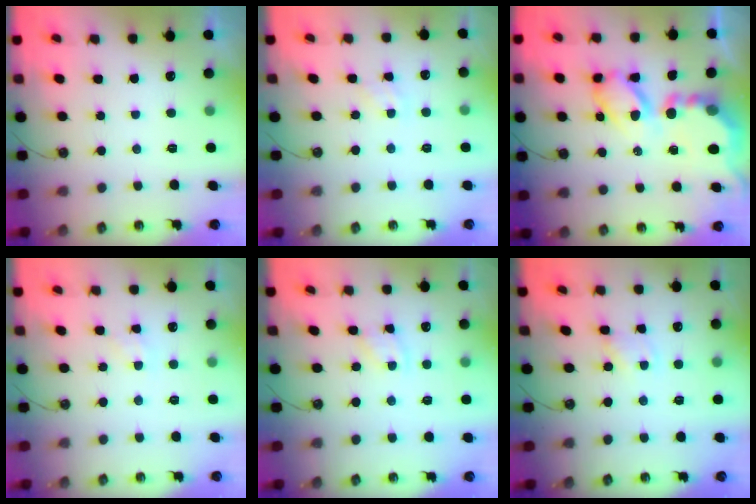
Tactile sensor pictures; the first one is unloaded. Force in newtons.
{"total": 1.7, "press": 1.7, "slide": 0.3}
{"total": 14.3, "press": 14.3, "slide": 1.3}
{"total": 1.1, "press": 1.0, "slide": 0.2}
{"total": 2.8, "press": 2.8, "slide": 0.4}
{"total": 1.1, "press": 1.0, "slide": 0.1}